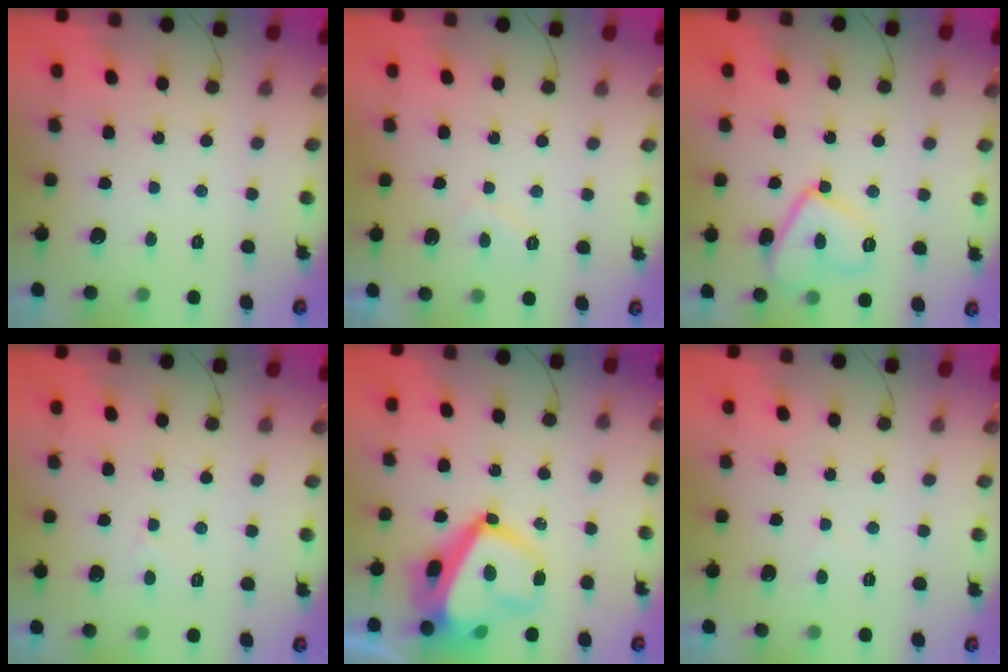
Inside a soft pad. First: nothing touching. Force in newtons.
{"total": 2.1, "press": 2.0, "slide": 0.8}
{"total": 11.6, "press": 11.5, "slide": 0.9}
{"total": 2.3, "press": 2.3, "slide": 0.2}
{"total": 18.0, "press": 17.9, "slide": 1.8}
{"total": 3.0, "press": 3.0, "slide": 0.3}